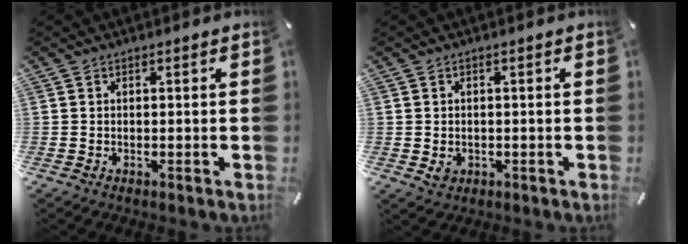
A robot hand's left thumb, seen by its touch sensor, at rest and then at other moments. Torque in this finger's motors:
{"motor_torque": [-0.01, 0.04, -0.03, -0.03, 0.01]}